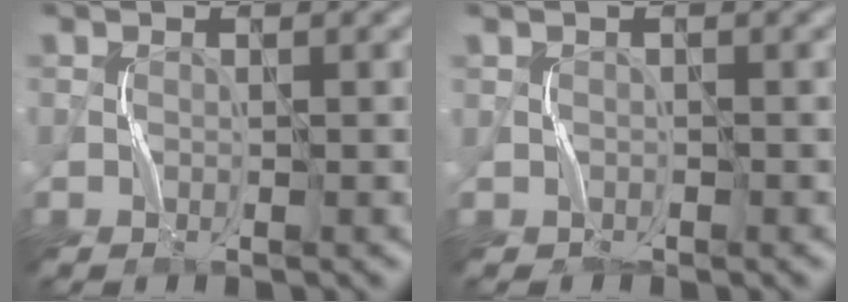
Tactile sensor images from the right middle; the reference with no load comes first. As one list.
[{"total": 0.9, "force": [0.3, 0.9, 0.0], "torque": [-0.001, -0.001, 0.007]}]